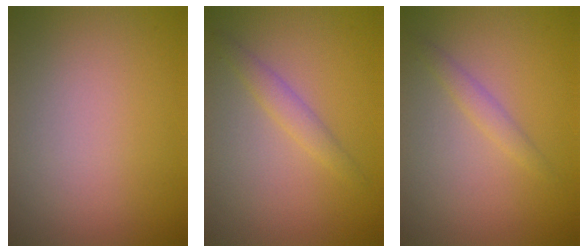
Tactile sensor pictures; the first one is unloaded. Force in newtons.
{"total": 1.7, "press": 1.7, "slide": 0.0}
{"total": 1.3, "press": 1.3, "slide": 0.1}